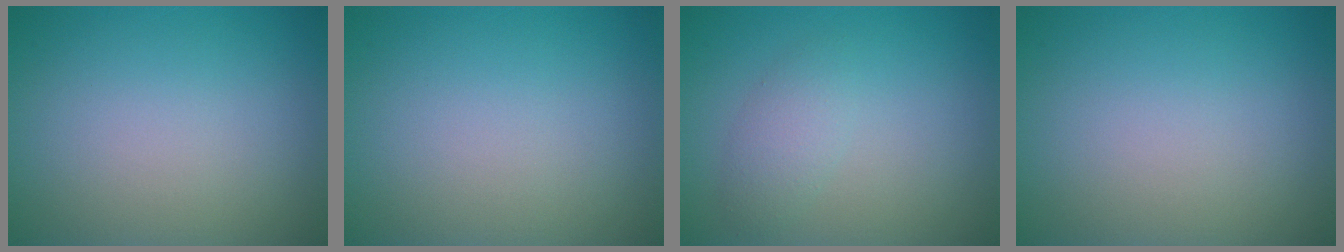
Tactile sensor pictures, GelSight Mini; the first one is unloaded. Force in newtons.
{"total": 0.0}
{"total": 1.8, "press": 1.8, "slide": 0.0}
{"total": 0.0}